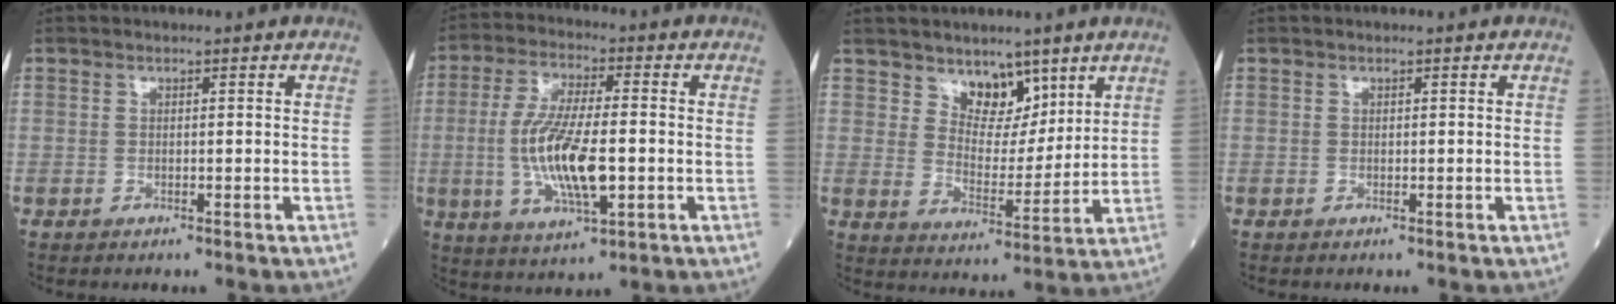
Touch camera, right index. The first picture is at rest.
{"total": 12.3, "force": [-1.7, 3.0, 11.8], "torque": [-0.239, -0.009, -0.028]}
{"total": 6.7, "force": [4.8, 3.7, 2.8], "torque": [-0.036, -0.009, 0.089]}
{"total": 0.0}